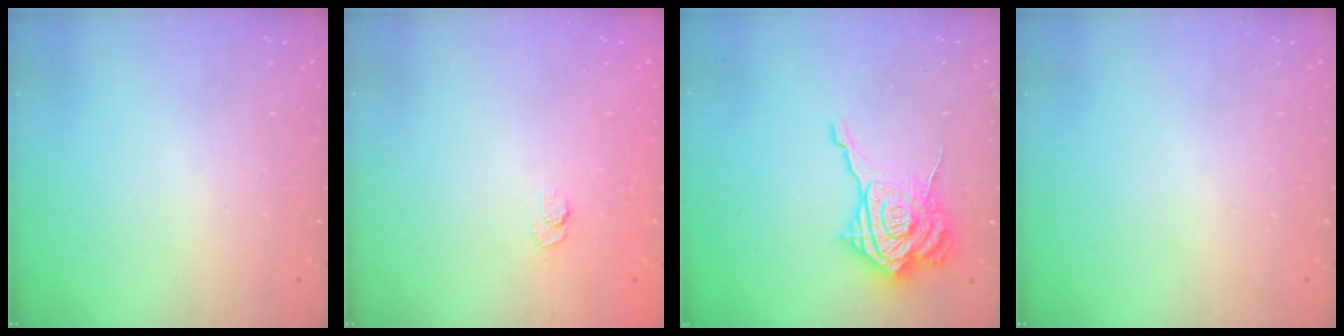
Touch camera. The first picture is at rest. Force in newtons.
{"total": 2.4, "press": 2.0, "slide": 1.4}
{"total": 21.6, "press": 21.5, "slide": 2.4}
{"total": 0.0}